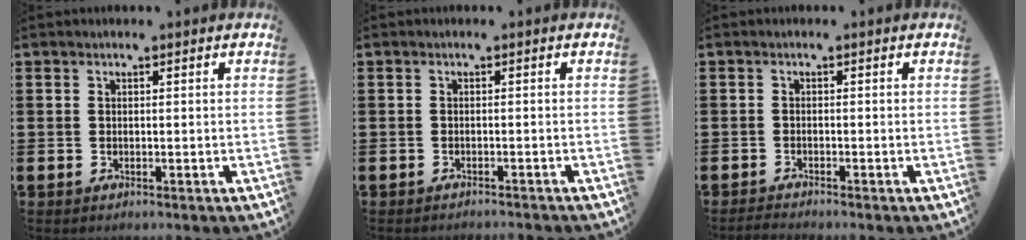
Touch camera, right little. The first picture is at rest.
{"total": 0.7, "force": [-0.7, -0.1, 0.0], "torque": [-0.001, -0.001, -0.015]}
{"total": 0.8, "force": [-0.8, 0.0, 0.3], "torque": [-0.006, 0.000, -0.016]}